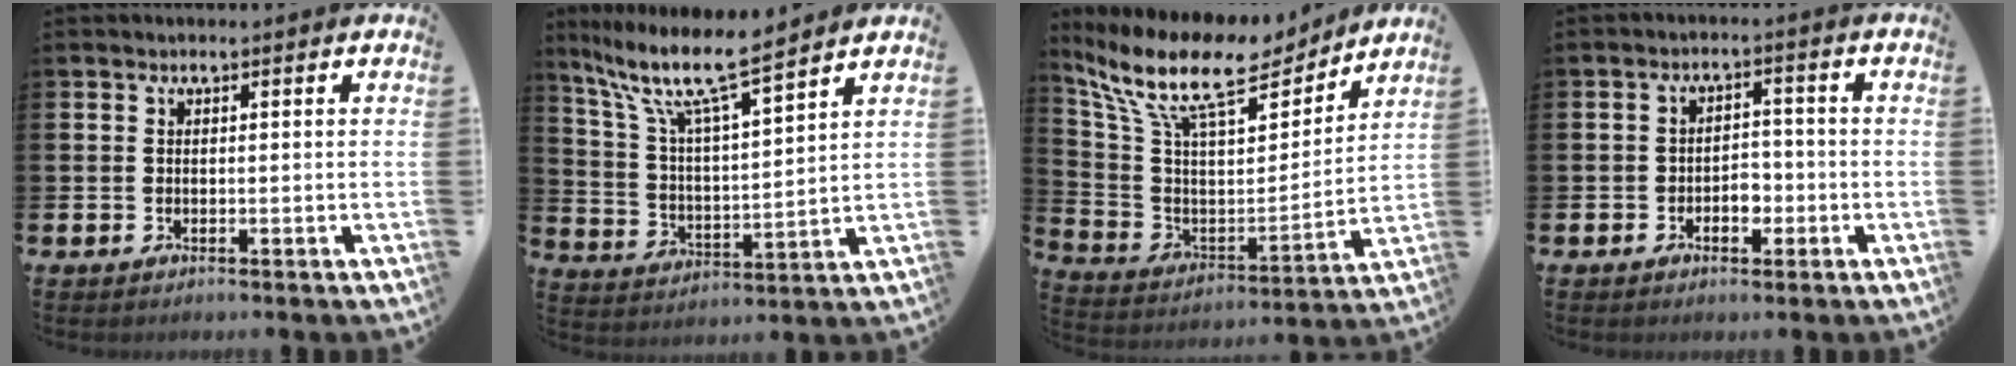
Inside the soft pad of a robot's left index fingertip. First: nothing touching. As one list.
[{"total": 10.3, "force": [8.9, 1.3, 5.0], "torque": [-0.126, -0.052, 0.150]}, {"total": 13.1, "force": [10.8, 4.0, 6.3], "torque": [-0.165, -0.064, 0.186]}, {"total": 2.7, "force": [-1.2, 1.9, 1.6], "torque": [-0.021, 0.001, -0.029]}]